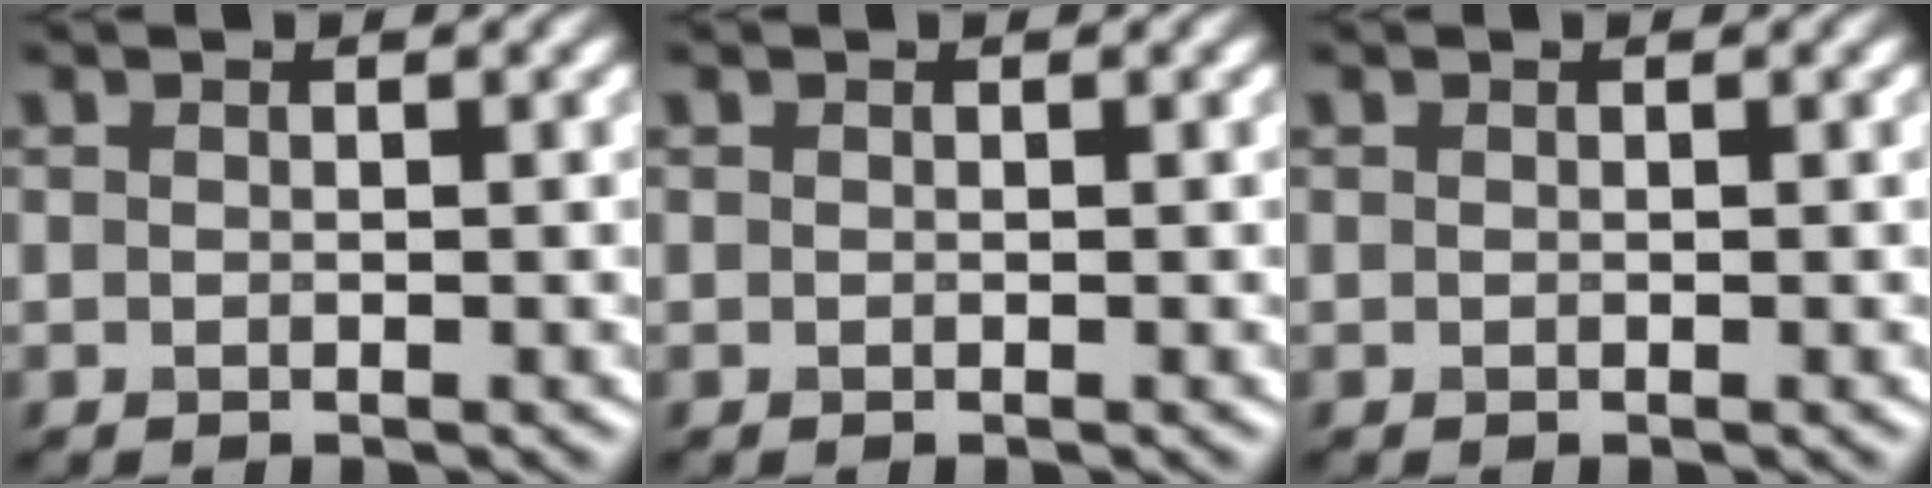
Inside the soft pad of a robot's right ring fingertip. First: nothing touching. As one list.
[{"total": 0.0}, {"total": 0.0}]